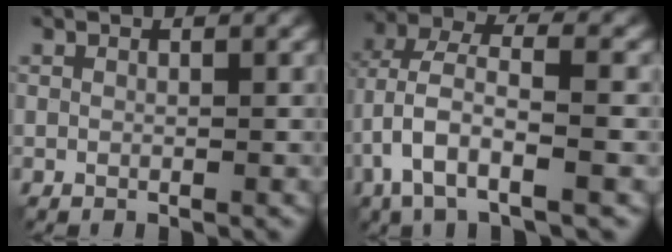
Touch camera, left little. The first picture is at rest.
{"total": 8.0, "force": [-2.6, 3.3, 6.8], "torque": [-0.145, 0.013, -0.057]}